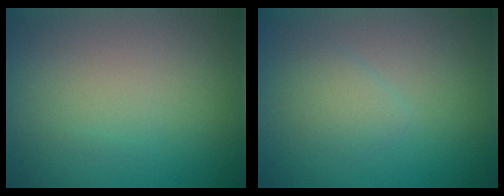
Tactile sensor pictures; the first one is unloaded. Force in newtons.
{"total": 1.5, "press": 1.5, "slide": 0.1}